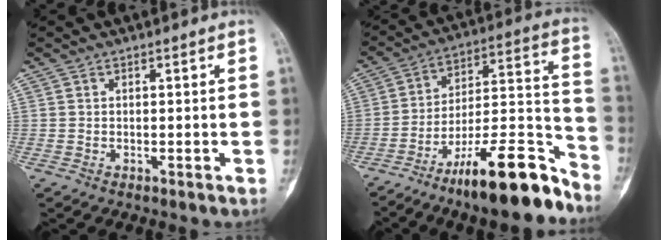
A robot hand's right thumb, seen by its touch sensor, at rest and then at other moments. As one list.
[{"total": 19.7, "force": [-13.8, 4.7, 13.2], "torque": [-0.191, 0.105, -0.227]}]